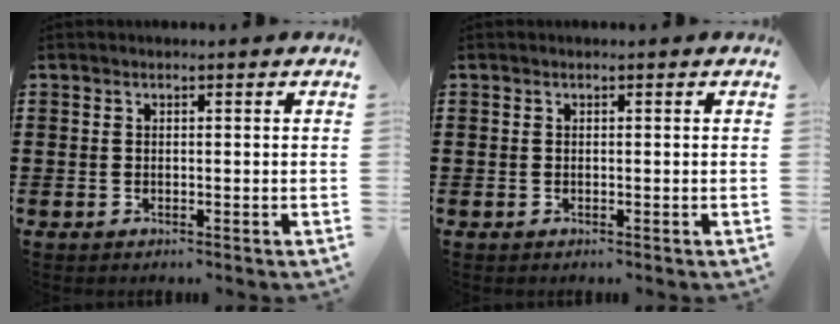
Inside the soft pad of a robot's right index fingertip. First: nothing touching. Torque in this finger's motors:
{"motor_torque": [0.00, 2.14, 0.00, 0.00]}